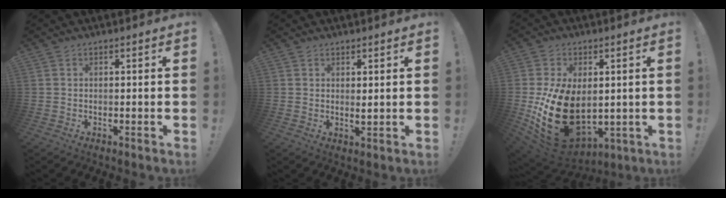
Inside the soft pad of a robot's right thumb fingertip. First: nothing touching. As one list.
[{"total": 1.8, "force": [1.4, 0.6, 1.1], "torque": [-0.001, -0.017, 0.021]}, {"total": 23.3, "force": [-1.9, 15.4, 17.4], "torque": [-0.329, -0.003, -0.010]}]